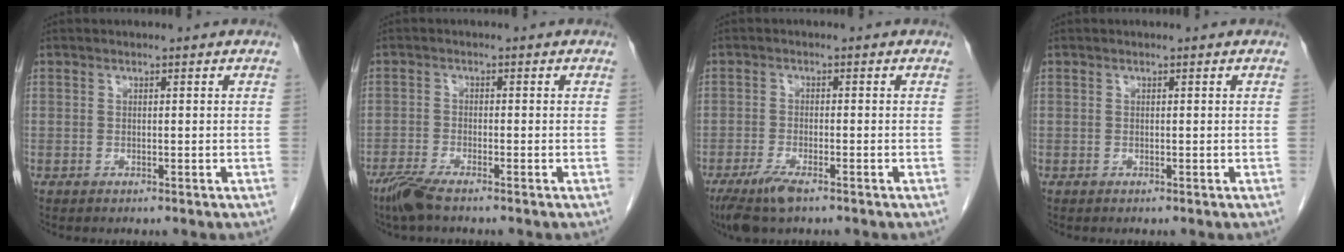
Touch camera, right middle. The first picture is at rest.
{"total": 3.8, "force": [-2.9, 0.3, 2.3], "torque": [-0.055, -0.009, -0.062]}
{"total": 5.0, "force": [-3.4, 1.0, 3.5], "torque": [-0.076, -0.012, -0.059]}
{"total": 0.0}